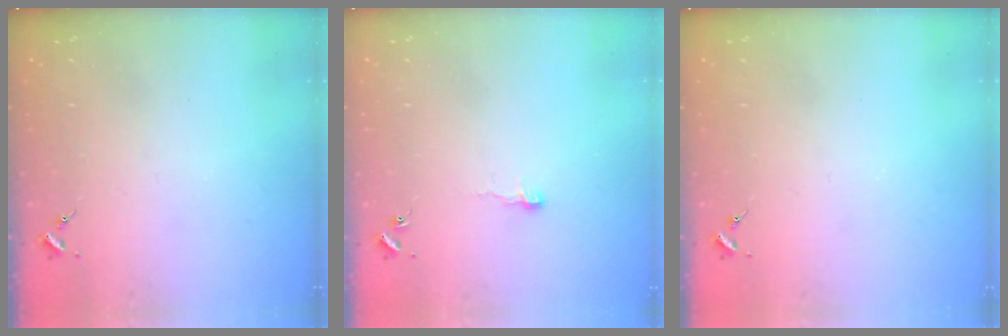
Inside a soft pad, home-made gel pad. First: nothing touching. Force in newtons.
{"total": 3.6, "press": 3.6, "slide": 0.3}
{"total": 0.0}